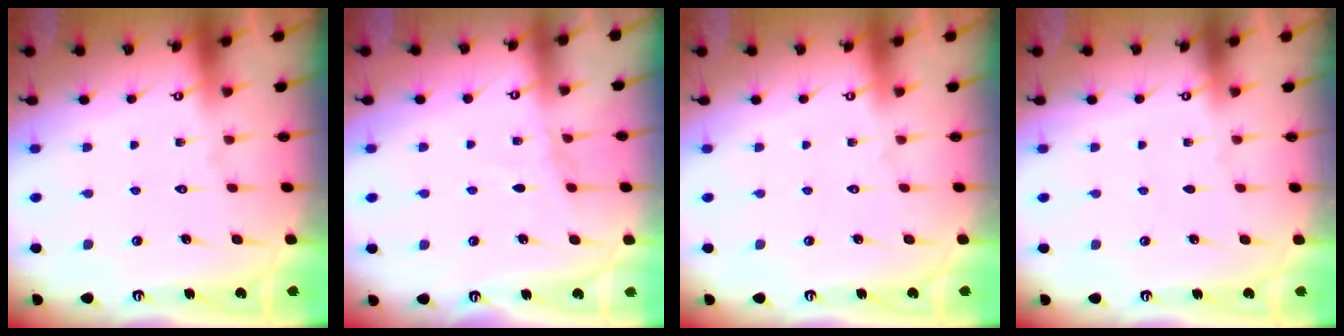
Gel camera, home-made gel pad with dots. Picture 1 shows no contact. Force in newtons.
{"total": 4.4, "press": 4.4, "slide": 0.5}
{"total": 0.0}
{"total": 0.0}